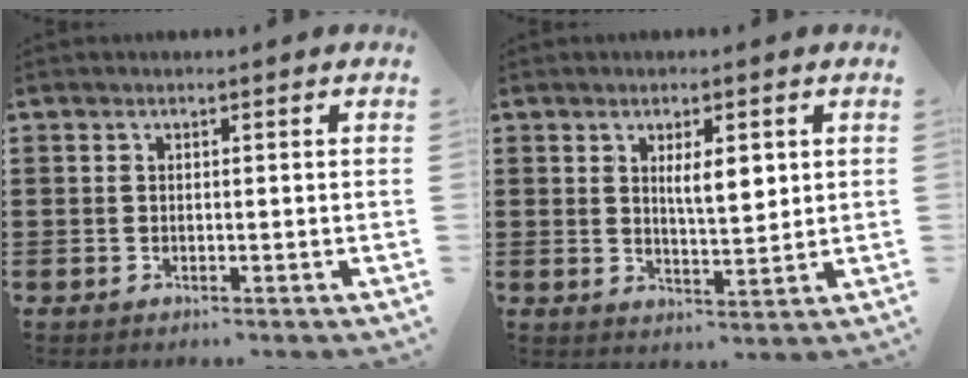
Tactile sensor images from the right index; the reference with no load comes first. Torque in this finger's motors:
{"motor_torque": [1.20, 0.03, 0.19, 0.09]}